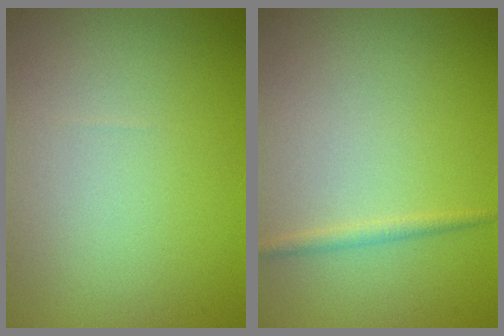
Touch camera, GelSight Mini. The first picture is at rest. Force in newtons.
{"total": 0.9, "press": 0.9, "slide": 0.0}